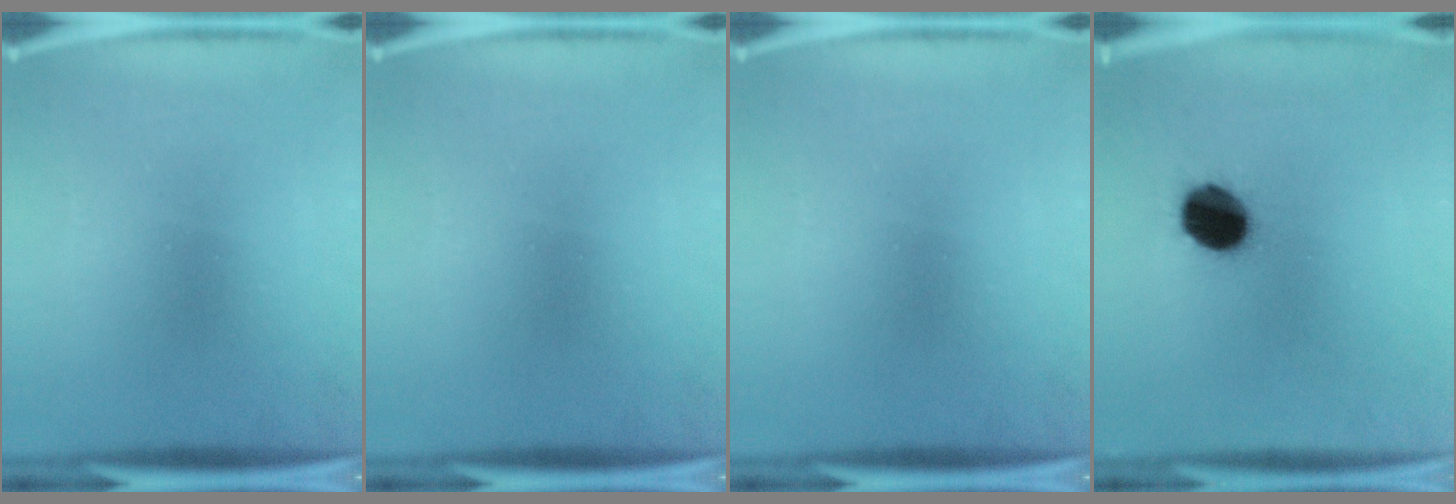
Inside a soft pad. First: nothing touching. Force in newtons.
{"total": 0.0}
{"total": 0.0}
{"total": 10.7}